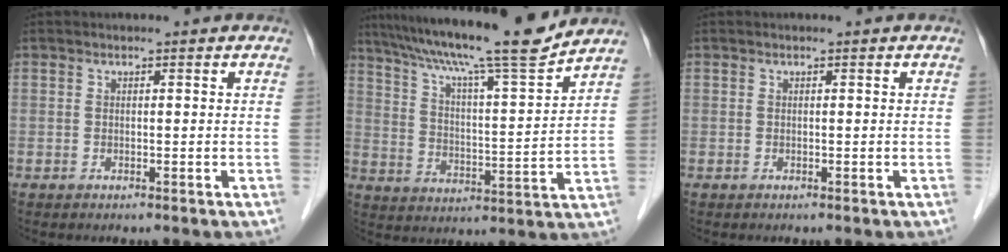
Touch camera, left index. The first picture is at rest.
{"total": 18.3, "force": [15.7, -0.2, 9.5], "torque": [-0.165, 0.003, 0.243]}
{"total": 0.0}